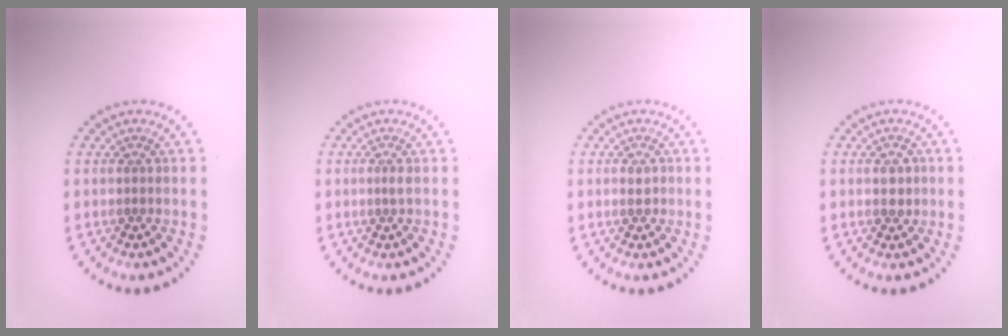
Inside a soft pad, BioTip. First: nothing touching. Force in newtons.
{"total": 0.9, "press": 0.5, "slide": 0.7}
{"total": 1.1, "press": 1.0, "slide": 0.3}
{"total": 1.5, "press": 1.4, "slide": 0.3}